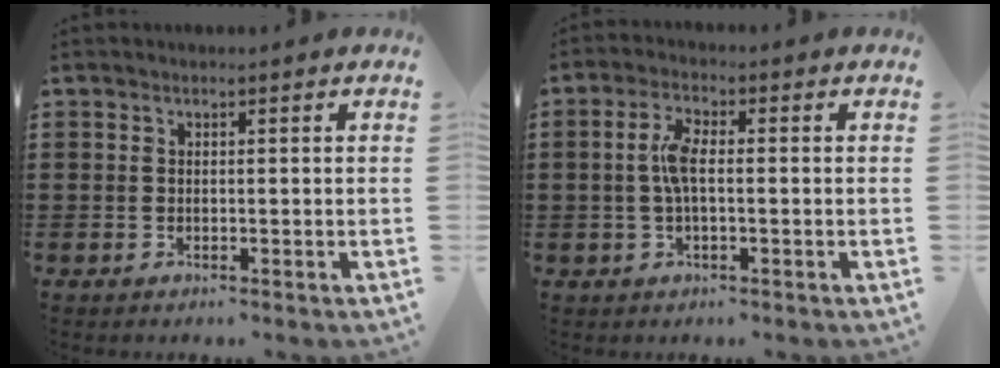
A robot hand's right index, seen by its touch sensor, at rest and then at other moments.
{"total": 4.7, "force": [-0.1, 1.6, 4.4], "torque": [-0.097, 0.001, -0.008]}